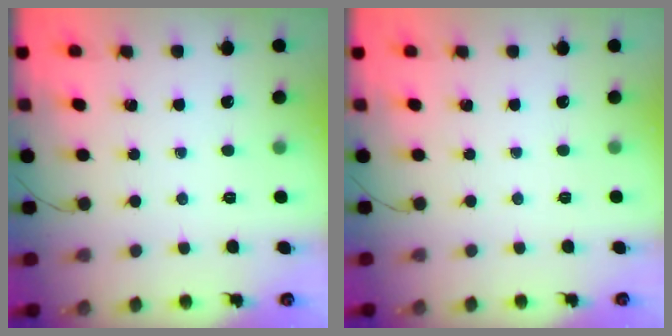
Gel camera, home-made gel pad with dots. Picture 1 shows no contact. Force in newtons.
{"total": 2.4, "press": 2.3, "slide": 0.5}